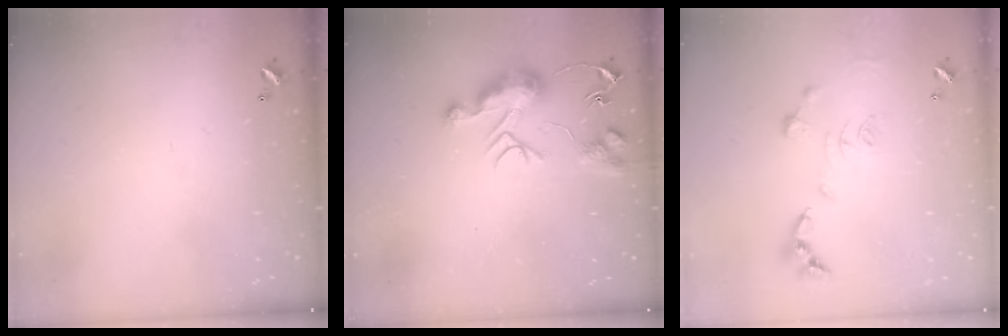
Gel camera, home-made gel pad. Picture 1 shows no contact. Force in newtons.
{"total": 10.6, "press": 10.6, "slide": 0.9}
{"total": 1.1, "press": 1.0, "slide": 0.4}